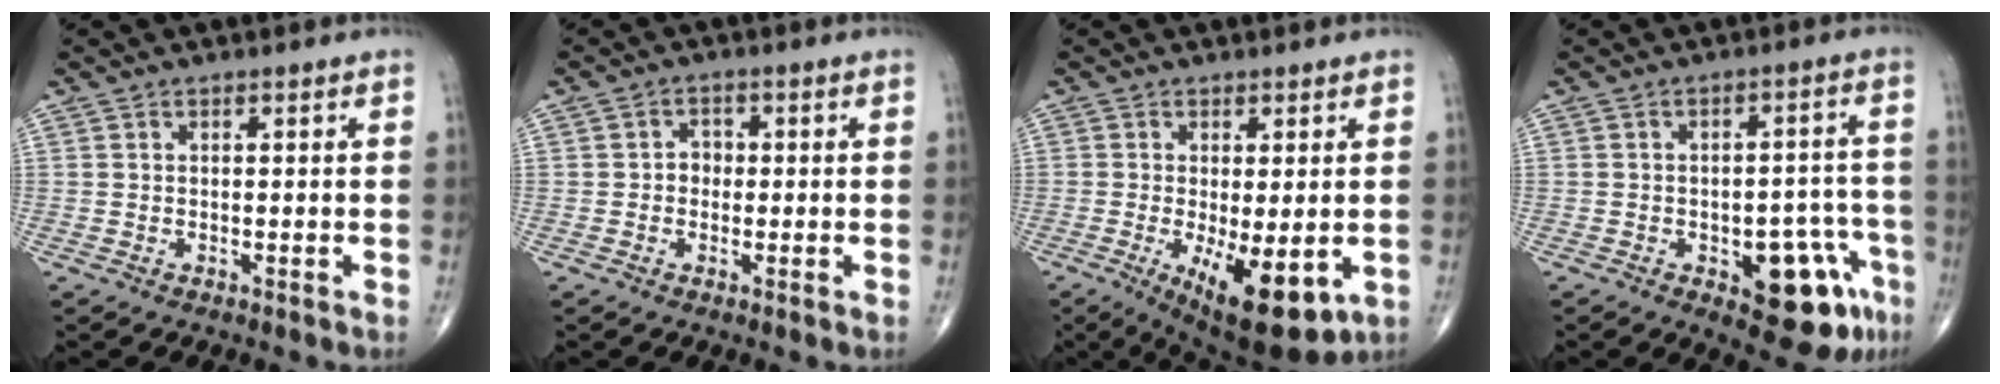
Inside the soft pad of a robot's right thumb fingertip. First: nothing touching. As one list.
[{"total": 2.4, "force": [-0.2, 2.1, 1.2], "torque": [0.001, 0.008, -0.010]}, {"total": 12.4, "force": [-3.6, 4.6, 11.0], "torque": [-0.161, -0.024, -0.038]}, {"total": 13.6, "force": [-6.0, 6.2, 10.5], "torque": [-0.092, 0.041, -0.066]}]